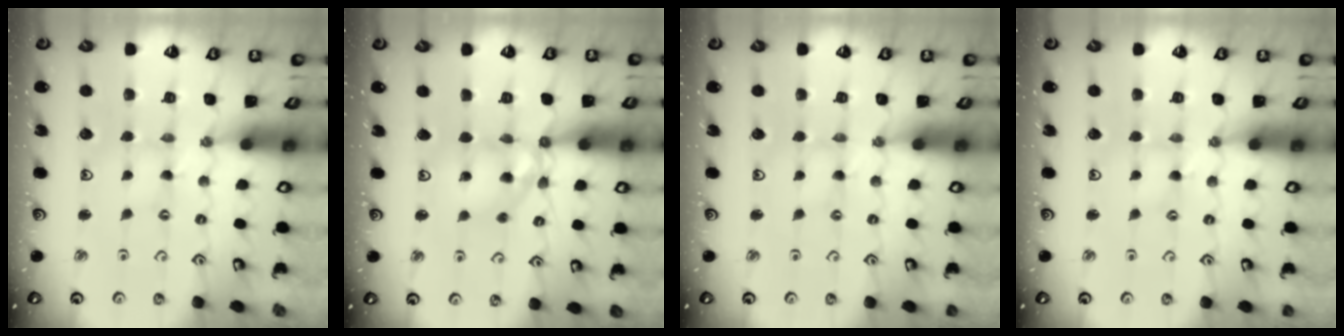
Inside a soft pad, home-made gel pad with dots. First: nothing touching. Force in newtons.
{"total": 11.8, "press": 11.7, "slide": 1.1}
{"total": 0.0}
{"total": 1.6, "press": 1.6, "slide": 0.2}